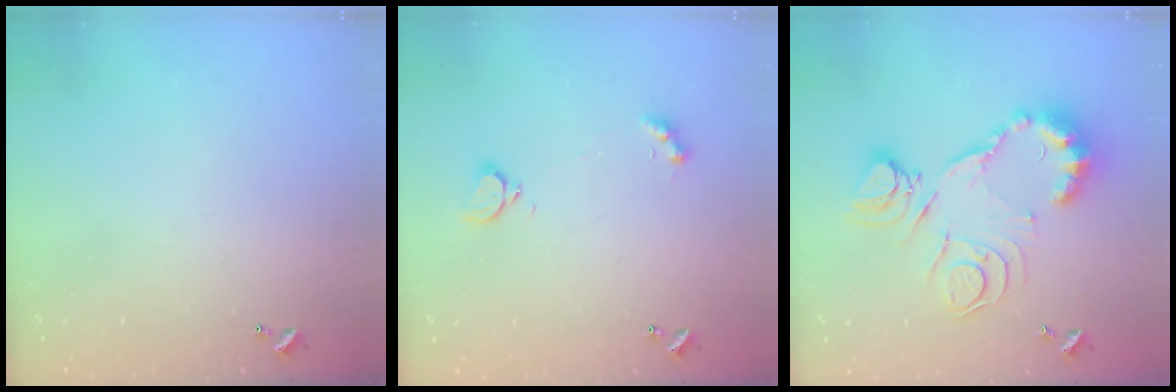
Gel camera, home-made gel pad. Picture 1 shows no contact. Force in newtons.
{"total": 2.9, "press": 2.9, "slide": 0.6}
{"total": 21.4, "press": 21.4, "slide": 1.9}